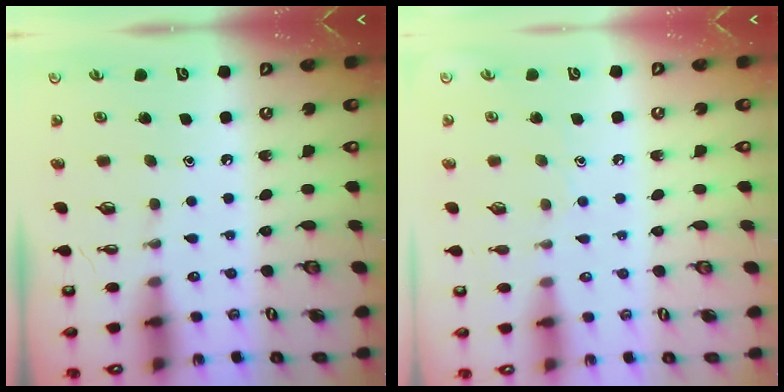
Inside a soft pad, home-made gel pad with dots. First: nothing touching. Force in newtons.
{"total": 5.9, "press": 5.8, "slide": 0.7}